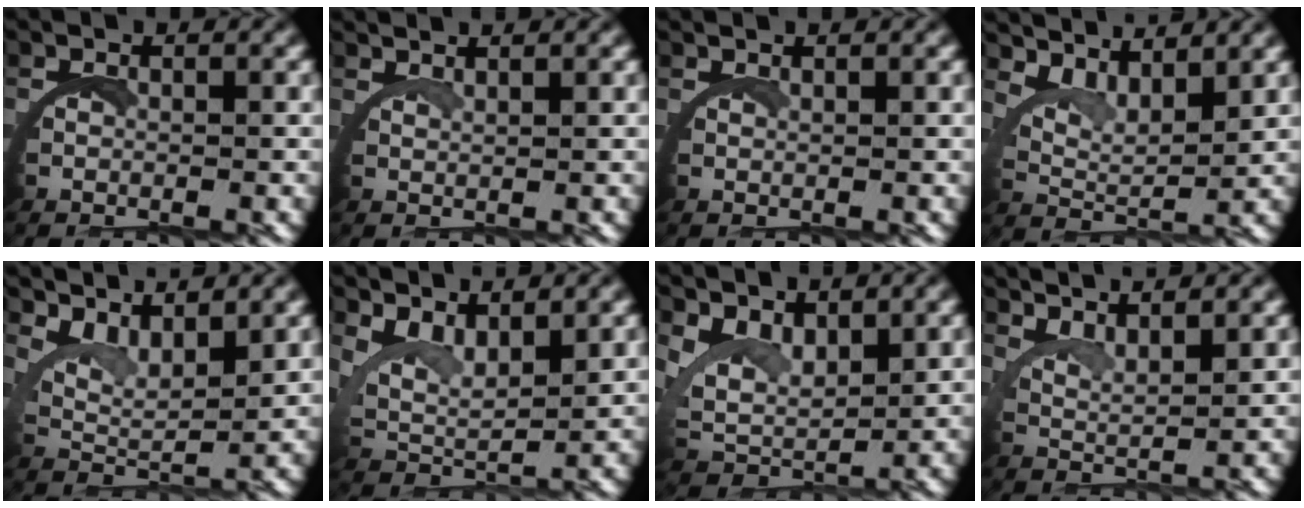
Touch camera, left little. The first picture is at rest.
{"total": 2.7, "force": [2.4, -1.2, 0.3], "torque": [-0.007, 0.003, 0.043]}
{"total": 1.6, "force": [1.2, -1.0, 0.0], "torque": [0.000, 0.004, 0.021]}
{"total": 5.1, "force": [4.3, 1.3, 2.4], "torque": [-0.050, -0.002, 0.068]}
{"total": 5.3, "force": [4.1, 1.7, 2.8], "torque": [-0.058, -0.004, 0.066]}
{"total": 5.1, "force": [3.5, 2.4, 2.8], "torque": [-0.074, -0.008, 0.057]}
{"total": 4.9, "force": [3.0, 2.9, 2.6], "torque": [-0.072, -0.015, 0.054]}
{"total": 5.7, "force": [4.7, 1.5, 2.7], "torque": [-0.062, 0.004, 0.072]}